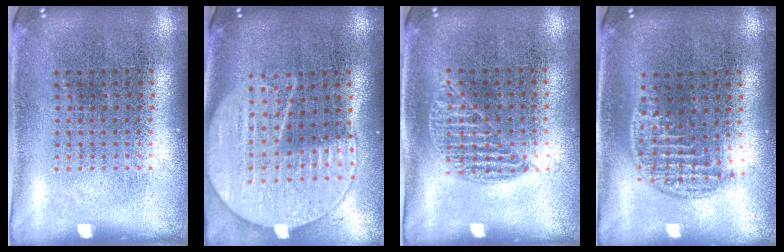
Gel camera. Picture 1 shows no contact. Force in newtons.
{"total": 2.0, "press": 1.8, "slide": 0.9}
{"total": 0.9, "press": 0.8, "slide": 0.4}
{"total": 1.2, "press": 1.0, "slide": 0.7}